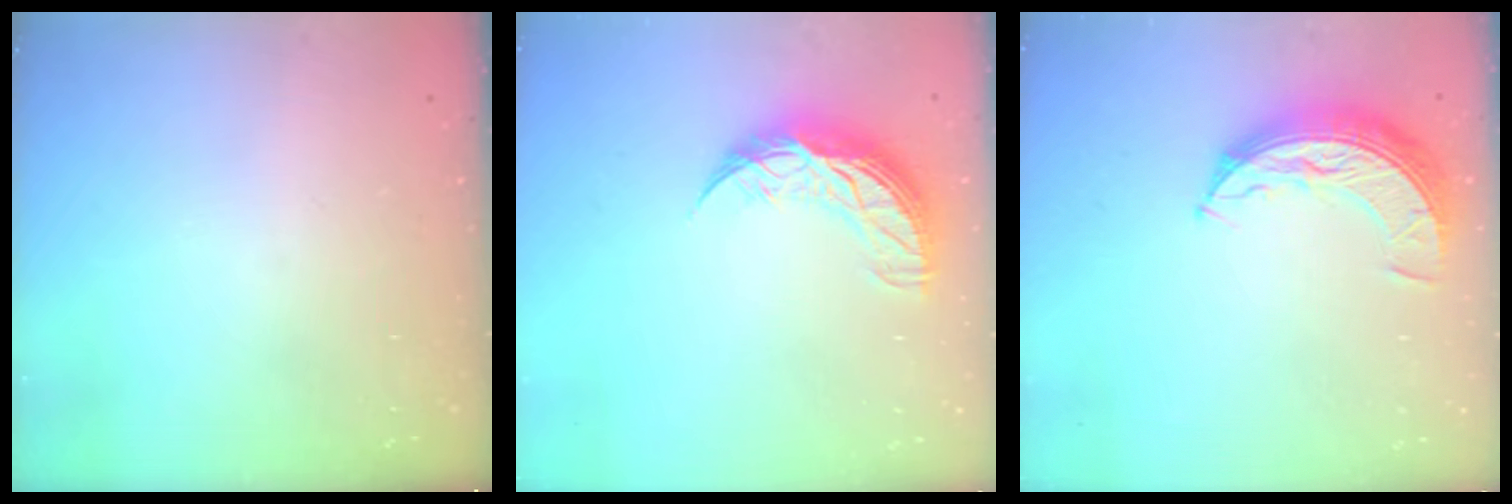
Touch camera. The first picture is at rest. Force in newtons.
{"total": 11.5, "press": 11.5, "slide": 0.9}
{"total": 9.5, "press": 9.5, "slide": 0.5}